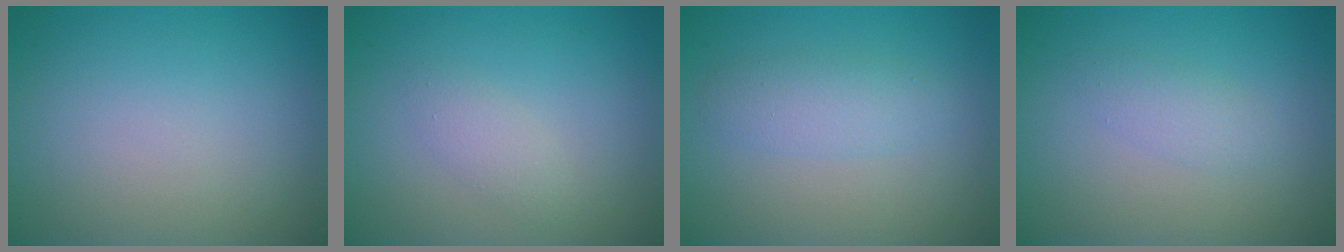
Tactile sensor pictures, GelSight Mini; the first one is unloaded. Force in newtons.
{"total": 1.4, "press": 1.4, "slide": 0.1}
{"total": 2.4, "press": 2.4, "slide": 0.0}
{"total": 1.5, "press": 1.5, "slide": 0.1}